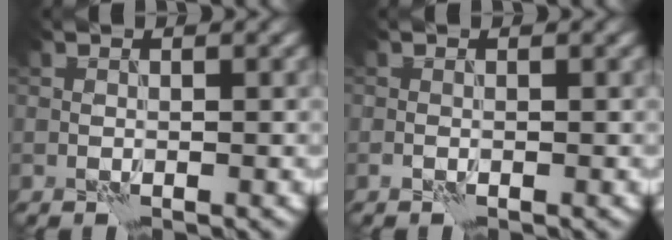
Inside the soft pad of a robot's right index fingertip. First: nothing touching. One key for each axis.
{"total": 0.0}